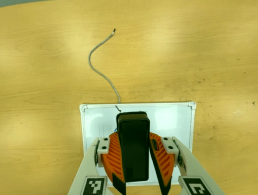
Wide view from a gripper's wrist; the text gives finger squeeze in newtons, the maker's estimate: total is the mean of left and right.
{"total": 9.5, "left": 9.7, "right": 9.4}